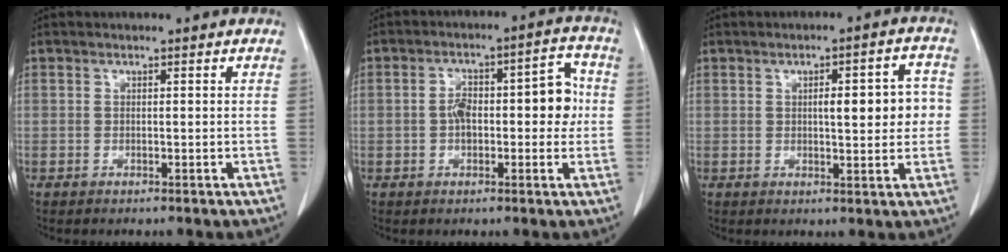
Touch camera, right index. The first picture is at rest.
{"total": 9.0, "force": [-0.1, 3.7, 8.2], "torque": [-0.124, 0.039, 0.001]}
{"total": 7.7, "force": [0.8, 2.2, 7.3], "torque": [-0.095, 0.018, 0.013]}